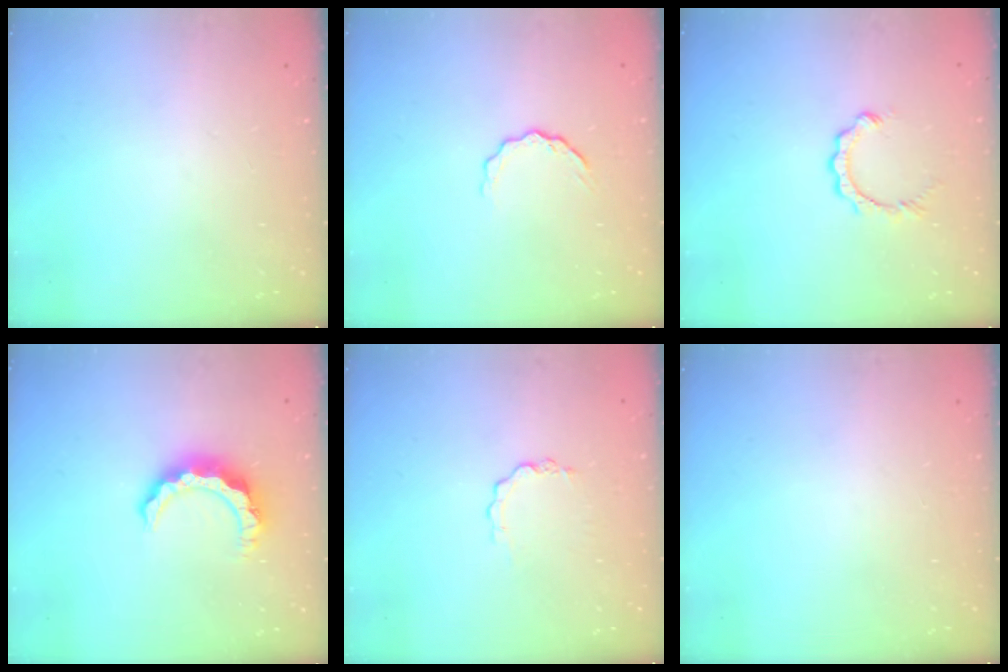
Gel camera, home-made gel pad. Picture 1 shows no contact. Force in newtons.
{"total": 5.2, "press": 5.2, "slide": 0.6}
{"total": 2.6, "press": 2.6, "slide": 0.3}
{"total": 8.3, "press": 8.3, "slide": 0.9}
{"total": 2.9, "press": 2.9, "slide": 0.2}
{"total": 0.0}